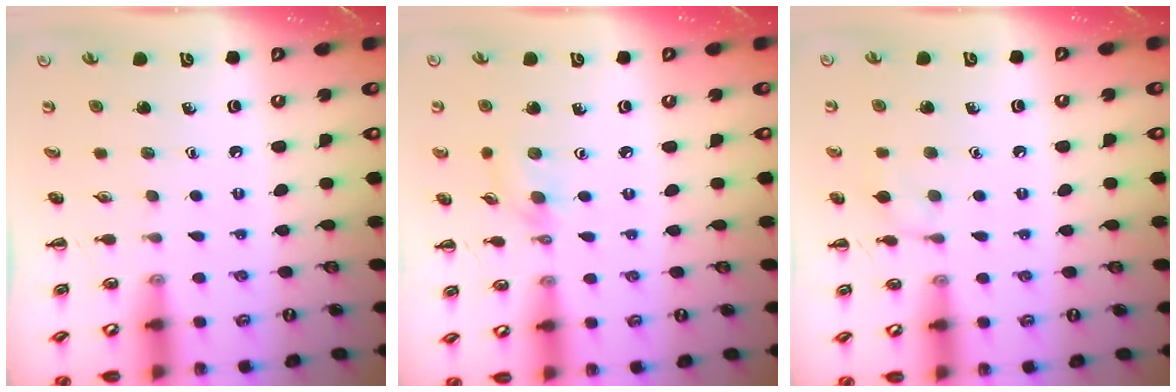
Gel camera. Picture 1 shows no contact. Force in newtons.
{"total": 3.8, "press": 3.5, "slide": 1.3}
{"total": 5.8, "press": 5.5, "slide": 2.1}